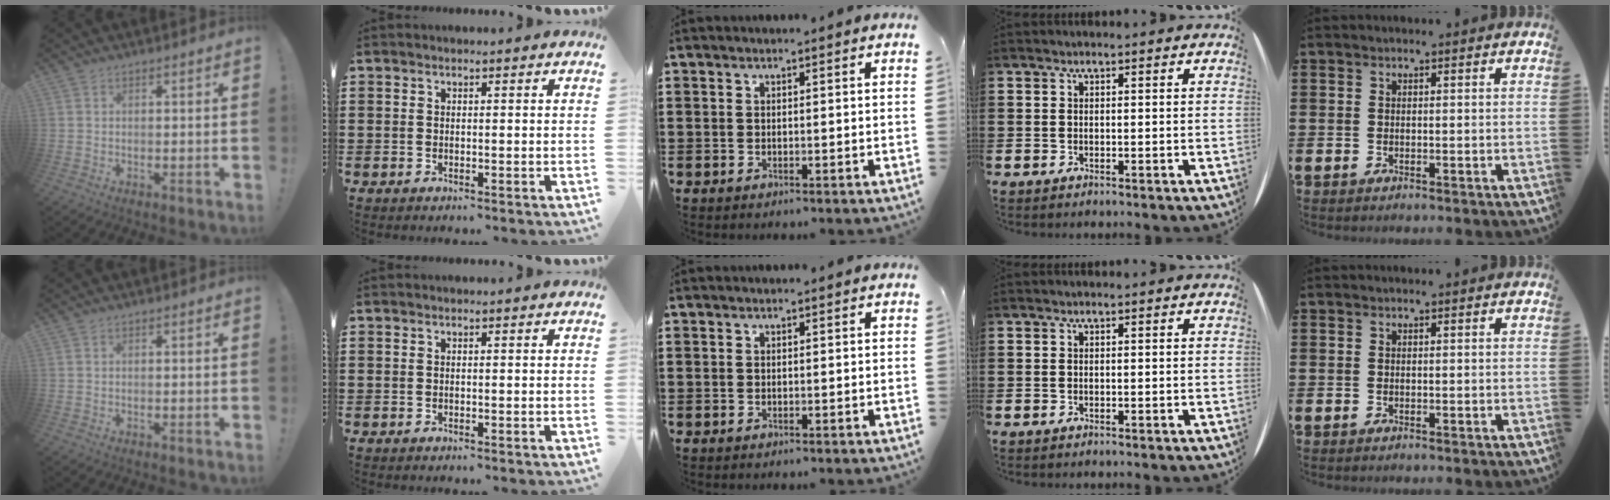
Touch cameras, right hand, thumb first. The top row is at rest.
{}